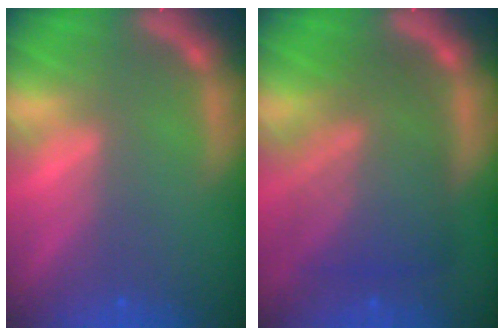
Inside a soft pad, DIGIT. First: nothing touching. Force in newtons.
{"total": 8.6}